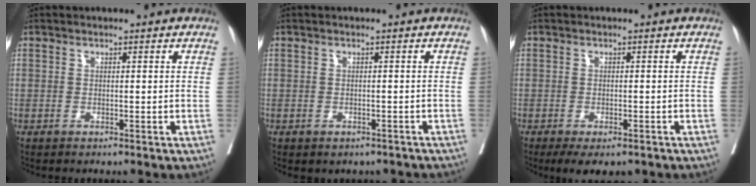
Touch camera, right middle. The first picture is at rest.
{"total": 4.2, "force": [-3.3, 2.2, 1.4], "torque": [-0.021, 0.010, -0.032]}
{"total": 6.3, "force": [-4.6, 2.3, 3.6], "torque": [-0.045, -0.007, -0.066]}